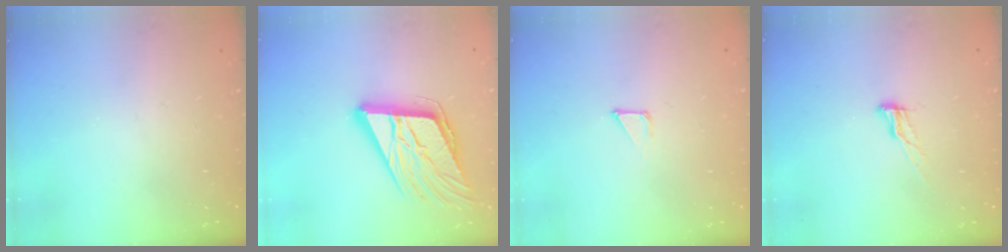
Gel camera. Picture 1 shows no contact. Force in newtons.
{"total": 19.0, "press": 18.5, "slide": 4.3}
{"total": 1.3, "press": 1.3, "slide": 0.0}
{"total": 6.2, "press": 6.1, "slide": 0.7}